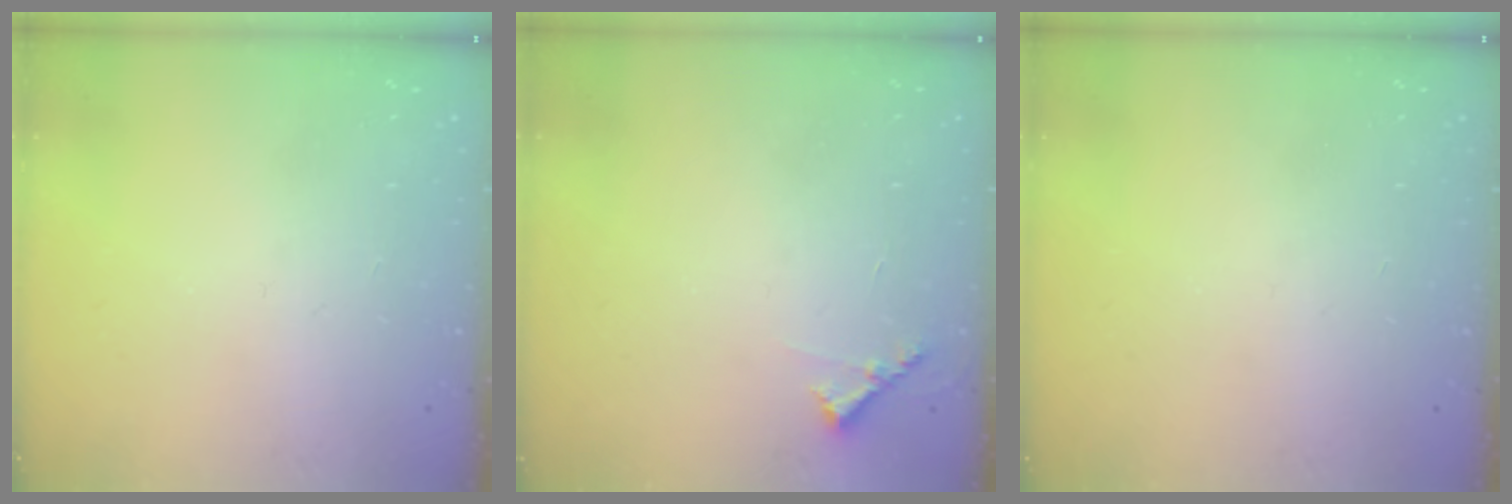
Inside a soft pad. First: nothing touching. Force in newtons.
{"total": 5.8, "press": 5.8, "slide": 0.5}
{"total": 0.0}